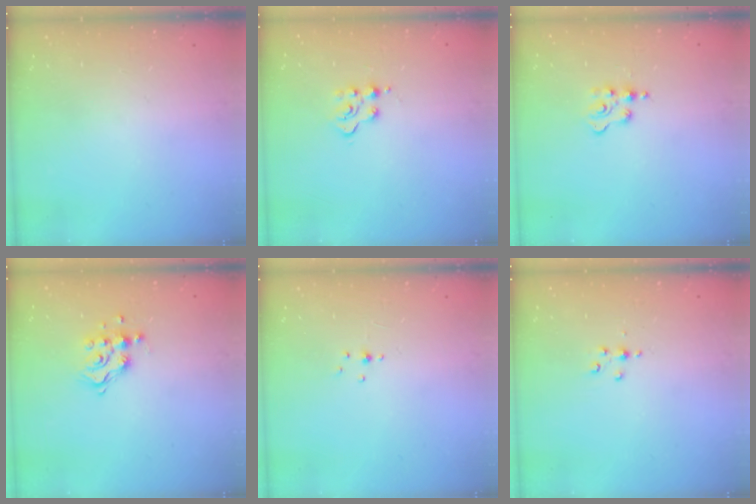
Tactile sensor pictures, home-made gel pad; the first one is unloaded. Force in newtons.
{"total": 4.5, "press": 4.5, "slide": 0.4}
{"total": 3.4, "press": 3.4, "slide": 0.3}
{"total": 11.8, "press": 11.7, "slide": 1.0}
{"total": 1.8, "press": 1.8, "slide": 0.2}
{"total": 3.7, "press": 3.7, "slide": 0.4}